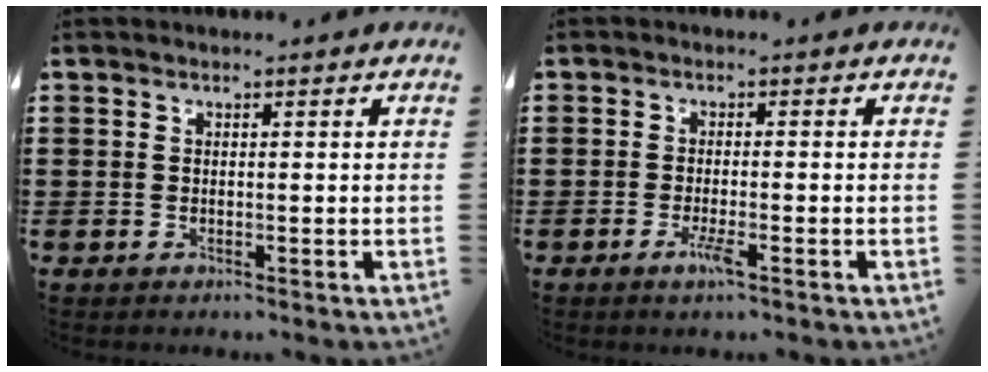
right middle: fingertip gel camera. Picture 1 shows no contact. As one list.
[{"total": 2.8, "force": [-1.3, 0.3, 2.4], "torque": [-0.054, -0.008, -0.028]}]